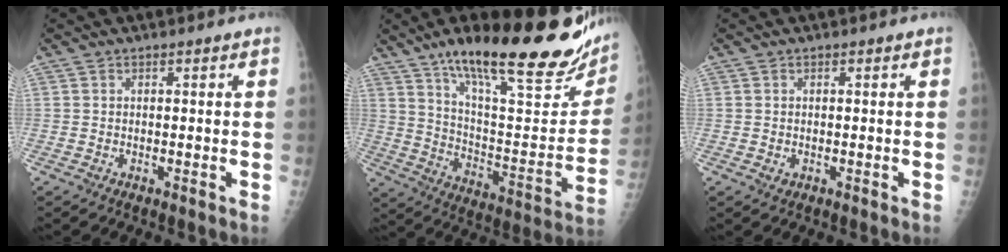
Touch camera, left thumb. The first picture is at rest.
{"total": 31.1, "force": [20.6, 8.0, 21.9], "torque": [-0.294, -0.076, 0.318]}
{"total": 0.9, "force": [-0.1, 0.8, 0.4], "torque": [-0.003, 0.000, 0.001]}